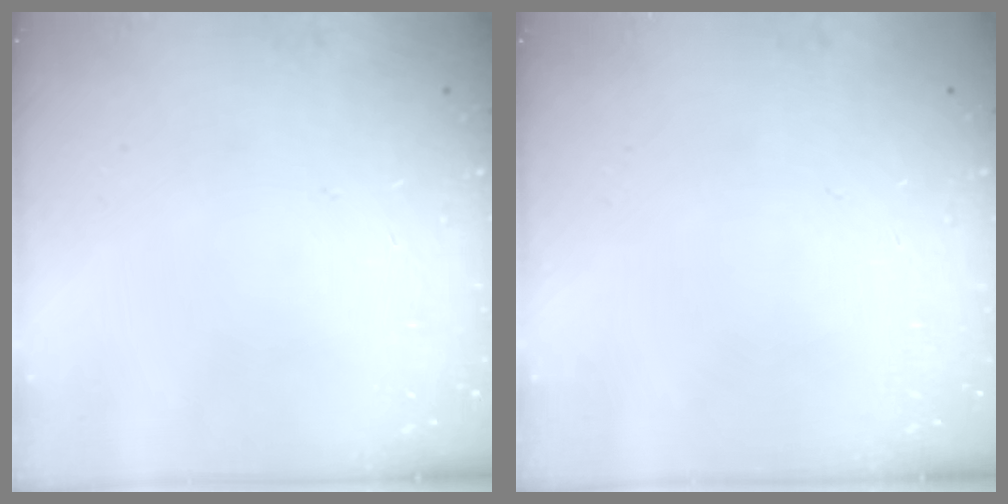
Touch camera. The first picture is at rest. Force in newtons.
{"total": 0.0}